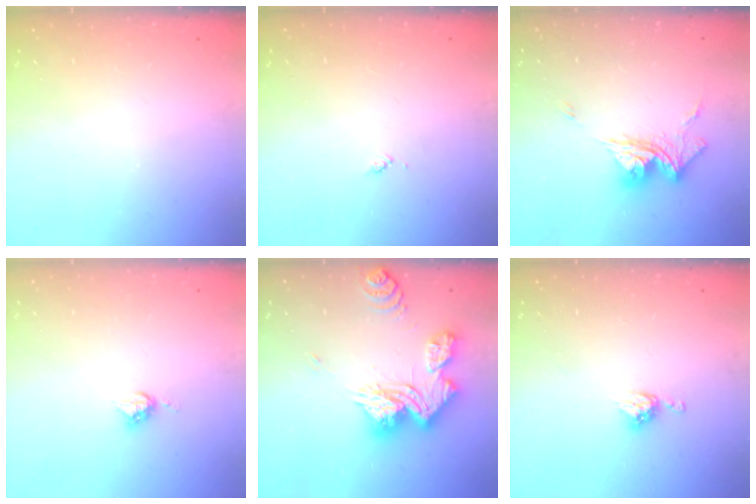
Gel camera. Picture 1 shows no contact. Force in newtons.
{"total": 4.0, "press": 3.9, "slide": 0.5}
{"total": 12.0, "press": 11.9, "slide": 1.5}
{"total": 5.1, "press": 5.1, "slide": 0.0}
{"total": 18.7, "press": 18.6, "slide": 1.9}
{"total": 6.4, "press": 6.4, "slide": 0.4}